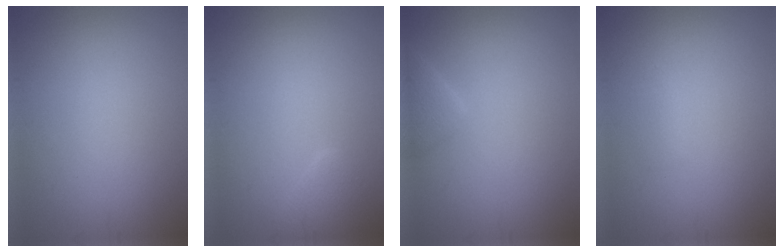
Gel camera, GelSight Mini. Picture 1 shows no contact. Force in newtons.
{"total": 1.6, "press": 1.6, "slide": 0.1}
{"total": 1.7, "press": 1.7, "slide": 0.1}
{"total": 0.7, "press": 0.7, "slide": 0.1}